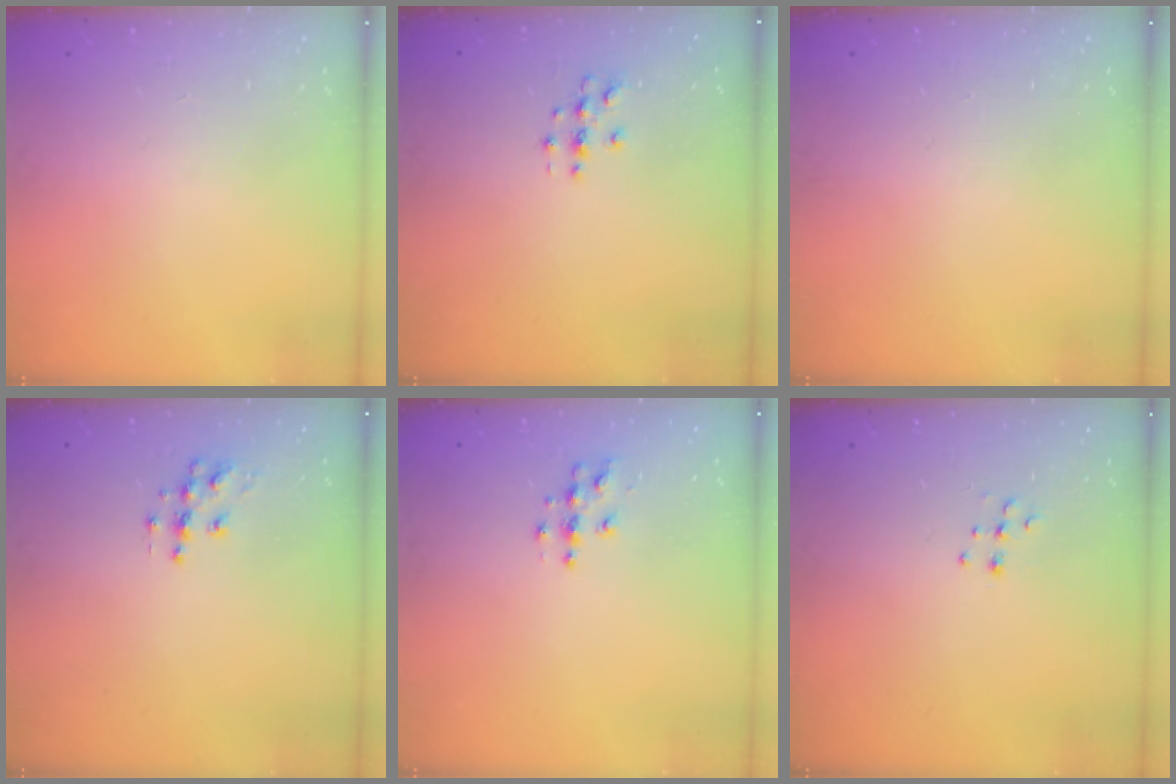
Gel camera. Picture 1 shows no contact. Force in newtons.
{"total": 2.7, "press": 2.7, "slide": 0.3}
{"total": 0.0}
{"total": 7.3, "press": 7.3, "slide": 0.2}
{"total": 5.0, "press": 5.0, "slide": 0.2}
{"total": 7.0, "press": 6.9, "slide": 0.6}